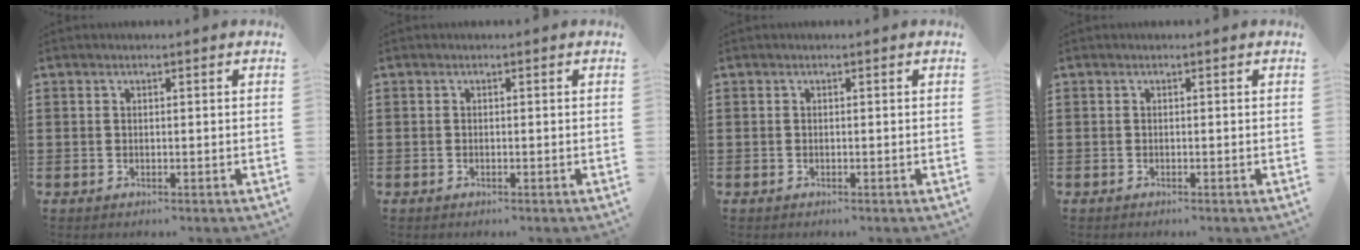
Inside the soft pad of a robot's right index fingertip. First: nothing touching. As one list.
[{"total": 0.0}, {"total": 0.0}, {"total": 0.0}]